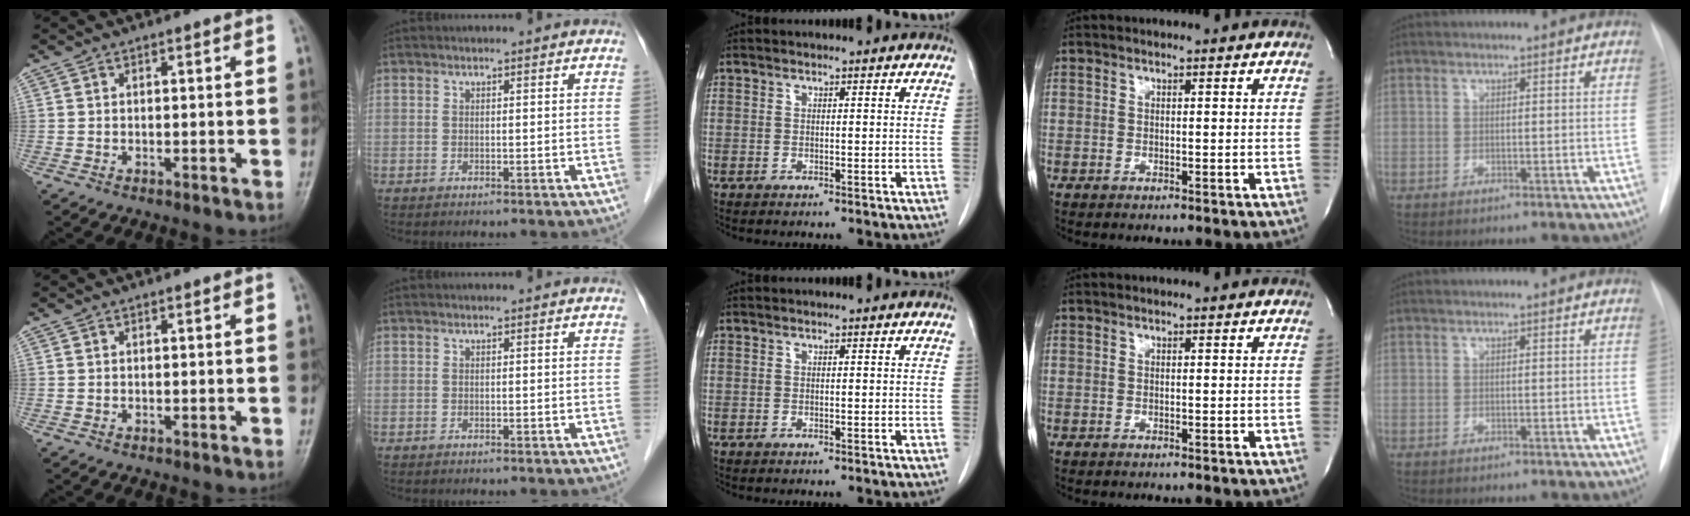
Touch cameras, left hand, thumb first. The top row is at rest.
{}